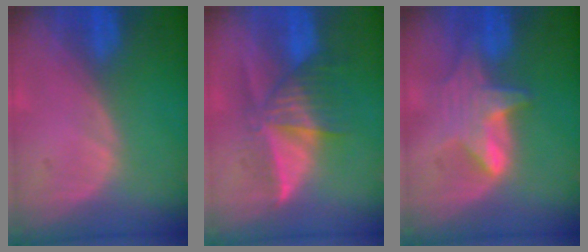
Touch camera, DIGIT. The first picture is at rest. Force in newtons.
{"total": 6.5, "press": 6.4, "slide": 0.8}
{"total": 6.0, "press": 5.9, "slide": 0.9}